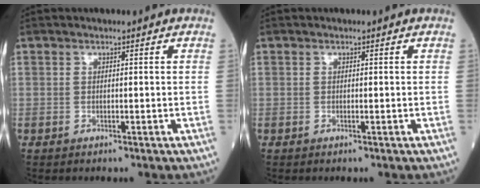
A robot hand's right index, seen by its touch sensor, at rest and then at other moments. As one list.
[{"total": 0.0}]